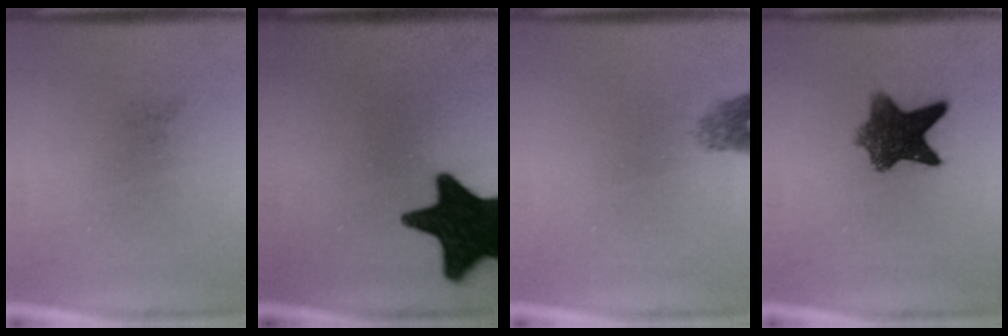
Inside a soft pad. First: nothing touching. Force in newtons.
{"total": 18.2}
{"total": 2.1}
{"total": 8.3}